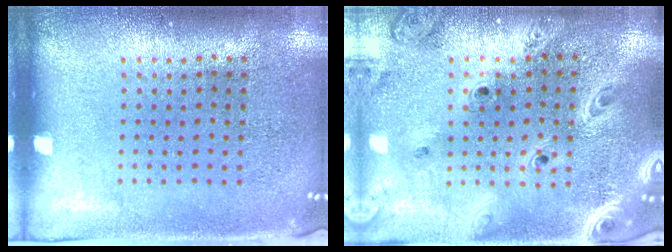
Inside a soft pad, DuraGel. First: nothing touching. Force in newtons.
{"total": 2.8, "press": 2.4, "slide": 1.4}